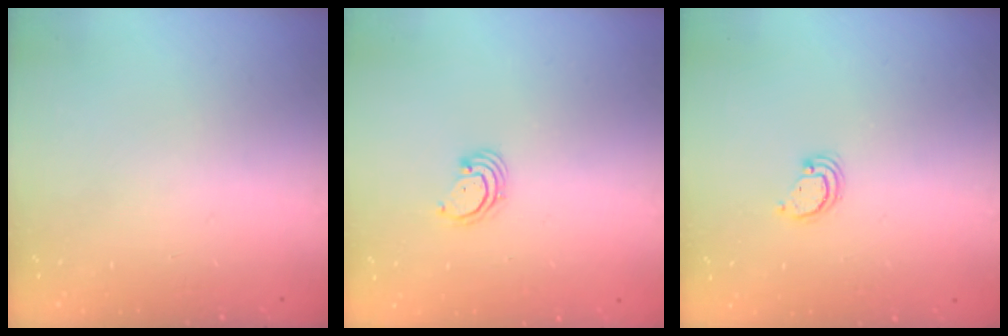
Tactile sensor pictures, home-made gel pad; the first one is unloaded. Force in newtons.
{"total": 2.5, "press": 2.5, "slide": 0.3}
{"total": 2.6, "press": 2.6, "slide": 0.2}